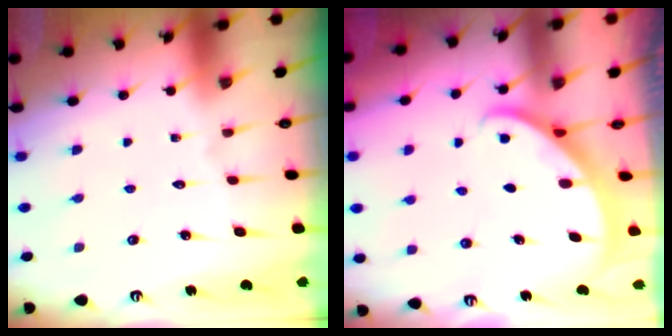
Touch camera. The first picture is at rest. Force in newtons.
{"total": 1.8, "press": 1.8, "slide": 0.1}